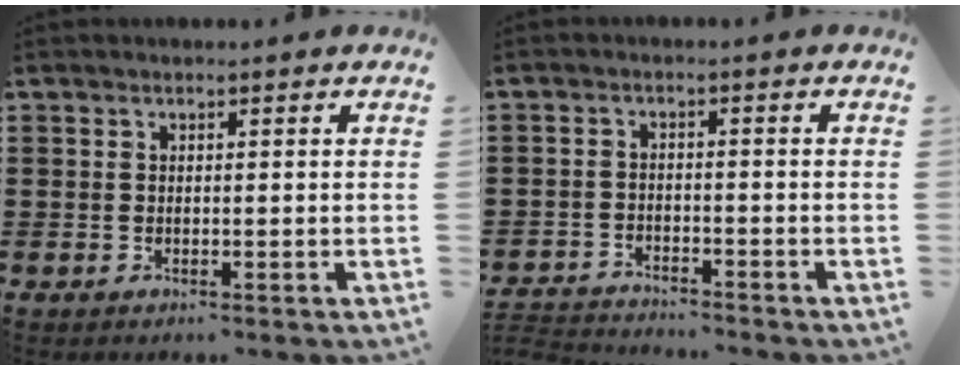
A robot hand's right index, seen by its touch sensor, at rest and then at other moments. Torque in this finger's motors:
{"motor_torque": [-1.17, 0.97, -1.05, -0.21]}